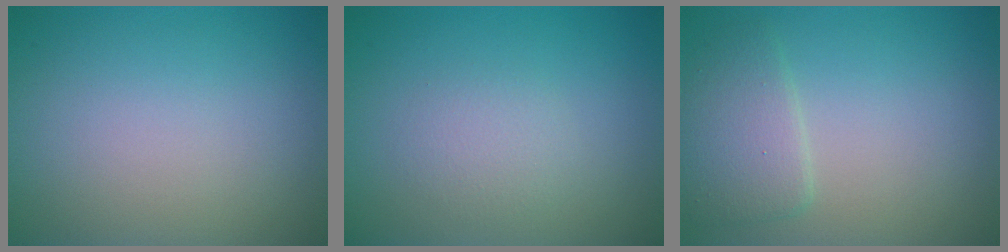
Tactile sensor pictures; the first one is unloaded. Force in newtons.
{"total": 1.6, "press": 1.6, "slide": 0.1}
{"total": 3.0, "press": 3.0, "slide": 0.0}